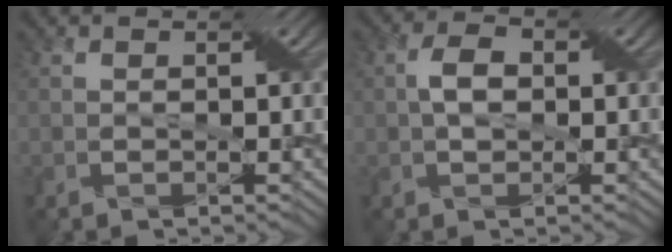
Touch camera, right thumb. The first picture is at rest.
{"total": 3.3, "force": [0.2, 2.0, 2.6], "torque": [-0.053, 0.002, -0.001]}